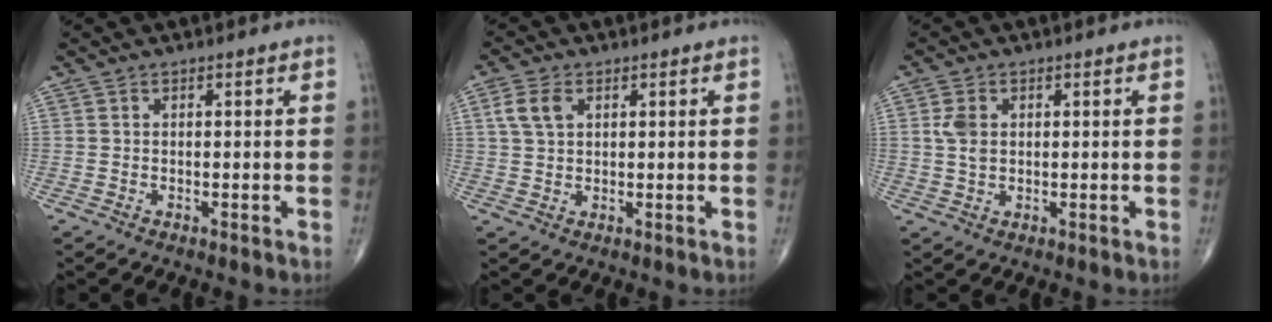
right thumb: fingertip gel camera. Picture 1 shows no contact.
{"total": 4.7, "force": [1.7, 3.0, 3.2], "torque": [-0.065, 0.005, 0.034]}
{"total": 3.6, "force": [0.8, 2.4, 2.6], "torque": [-0.053, 0.000, 0.017]}